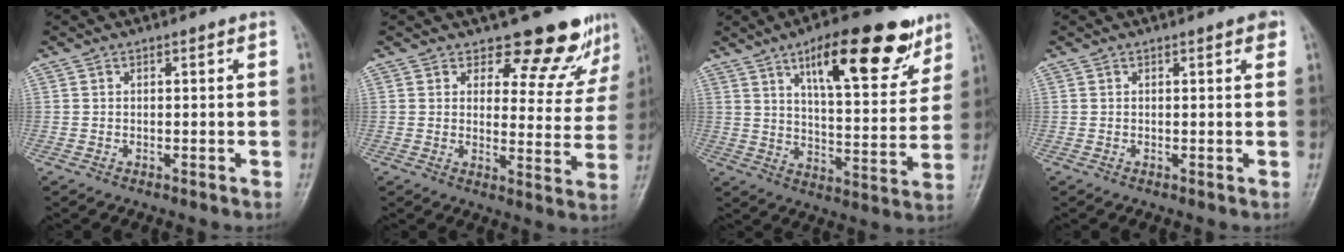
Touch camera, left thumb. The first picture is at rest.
{"total": 10.7, "force": [9.4, 4.3, 2.7], "torque": [0.009, -0.079, 0.105]}
{"total": 19.9, "force": [11.5, 6.9, 14.7], "torque": [-0.173, -0.046, 0.176]}
{"total": 1.6, "force": [0.9, 0.5, 1.3], "torque": [-0.015, -0.001, 0.008]}